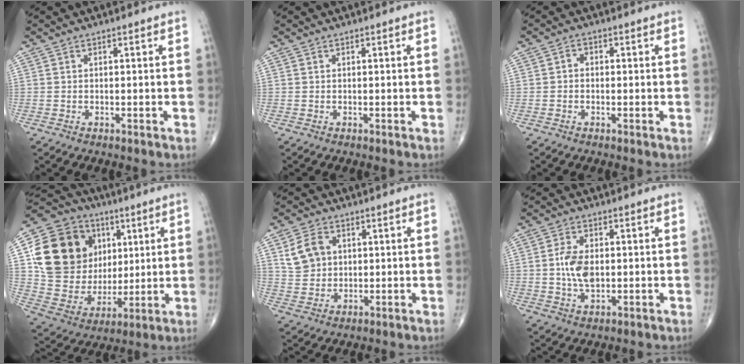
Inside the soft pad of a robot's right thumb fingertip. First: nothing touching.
{"total": 0.0}
{"total": 1.6, "force": [0.0, 1.4, 0.9], "torque": [-0.006, 0.010, -0.003]}
{"total": 23.6, "force": [6.2, 19.1, 12.4], "torque": [-0.202, 0.020, 0.133]}
{"total": 7.2, "force": [2.4, 5.7, 3.8], "torque": [-0.052, -0.003, 0.049]}
{"total": 6.8, "force": [0.3, 4.0, 5.5], "torque": [-0.103, -0.002, 0.007]}